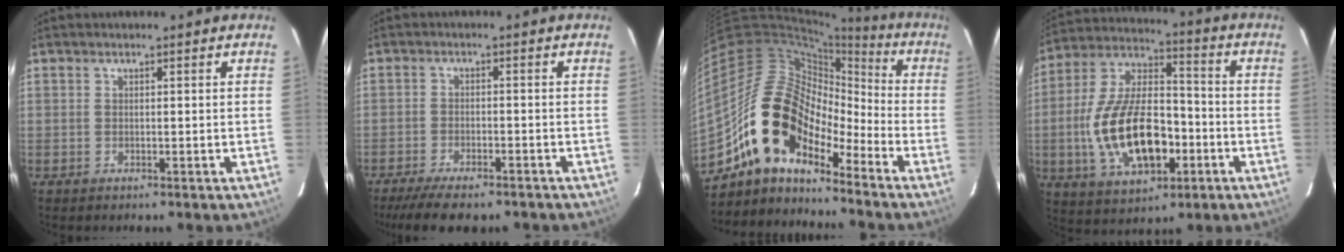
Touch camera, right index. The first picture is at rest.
{"total": 10.6, "force": [-8.7, 2.8, 5.4], "torque": [-0.123, -0.027, -0.140]}
{"total": 16.0, "force": [-11.1, 8.1, 8.1], "torque": [-0.145, 0.009, -0.219]}
{"total": 20.1, "force": [-5.2, 10.1, 16.6], "torque": [-0.342, 0.005, -0.081]}